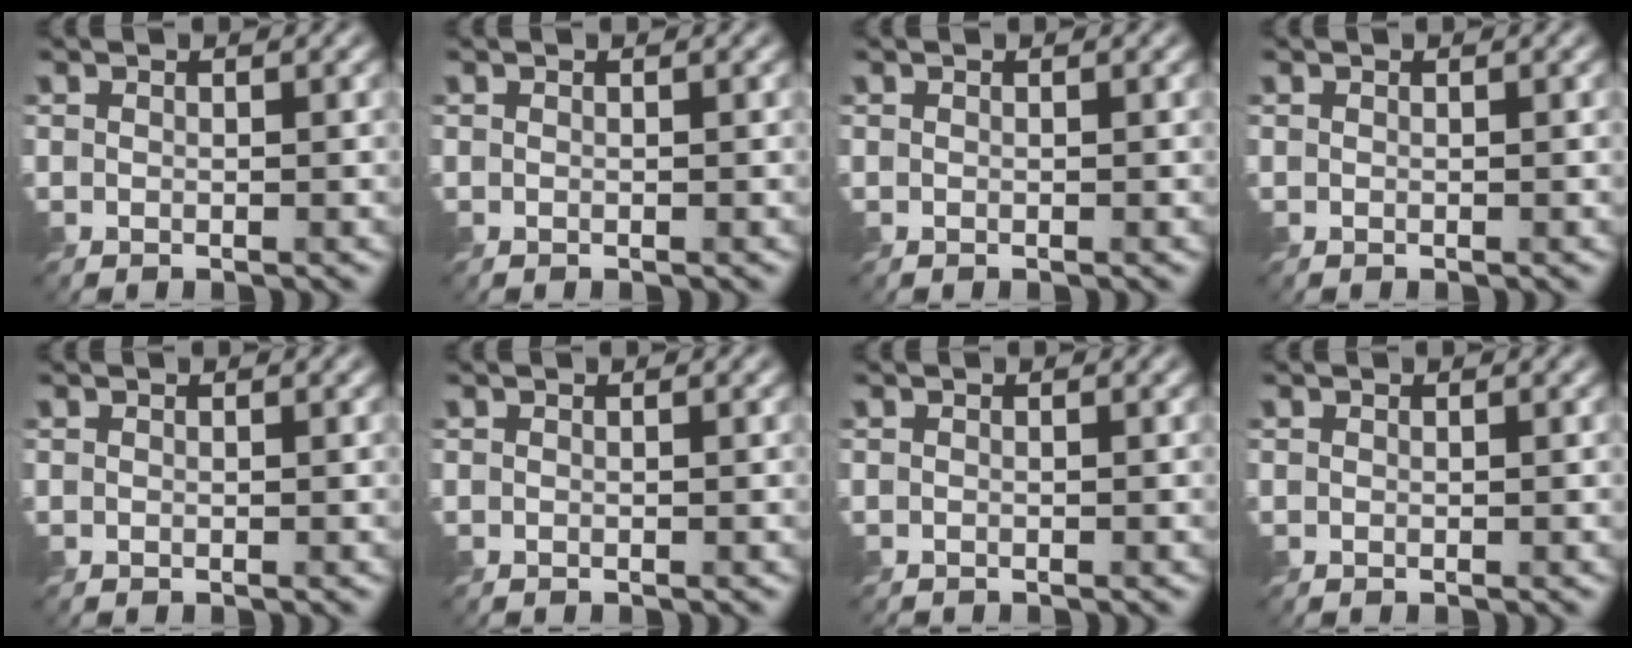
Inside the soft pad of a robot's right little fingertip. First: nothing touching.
{"total": 0.0}
{"total": 0.0}
{"total": 0.0}
{"total": 0.0}
{"total": 0.0}
{"total": 0.6, "force": [-0.6, 0.0, 0.0], "torque": [0.003, -0.005, -0.011]}
{"total": 0.0}